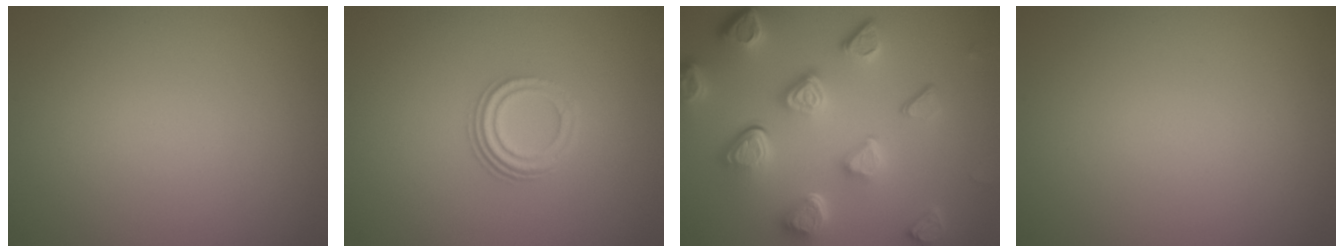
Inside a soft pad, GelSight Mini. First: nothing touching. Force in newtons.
{"total": 3.0, "press": 2.1, "slide": 2.1}
{"total": 7.6, "press": 5.6, "slide": 5.2}
{"total": 0.0}